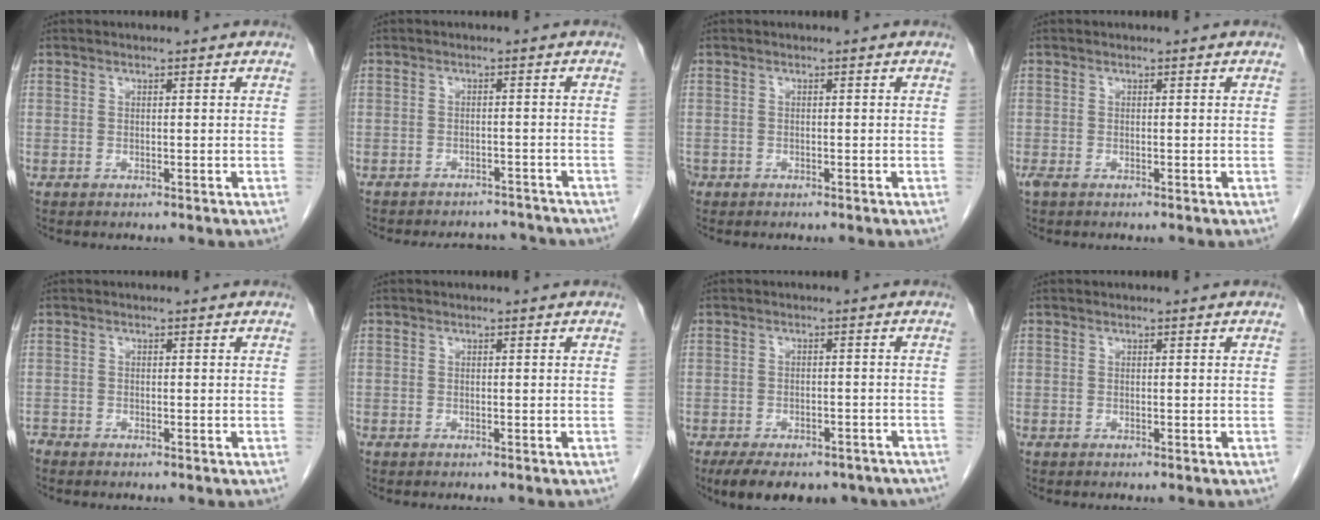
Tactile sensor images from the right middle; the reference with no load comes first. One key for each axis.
{"total": 8.8, "fx": -8.2, "fy": 2.7, "fz": 1.5, "tx": -0.027, "ty": 0.010, "tz": -0.096}
{"total": 1.3, "fx": -0.8, "fy": 0.9, "fz": 0.3, "tx": -0.012, "ty": 0.001, "tz": -0.015}
{"total": 1.1, "fx": -0.7, "fy": 0.5, "fz": 0.7, "tx": -0.016, "ty": -0.002, "tz": -0.010}
{"total": 1.0, "fx": -1.0, "fy": 0.2, "fz": 0.0, "tx": -0.005, "ty": -0.002, "tz": -0.020}
{"total": 0.0}
{"total": 14.8, "fx": -11.1, "fy": 6.8, "fz": 6.9, "tx": -0.122, "ty": -0.003, "tz": -0.138}
{"total": 0.0}